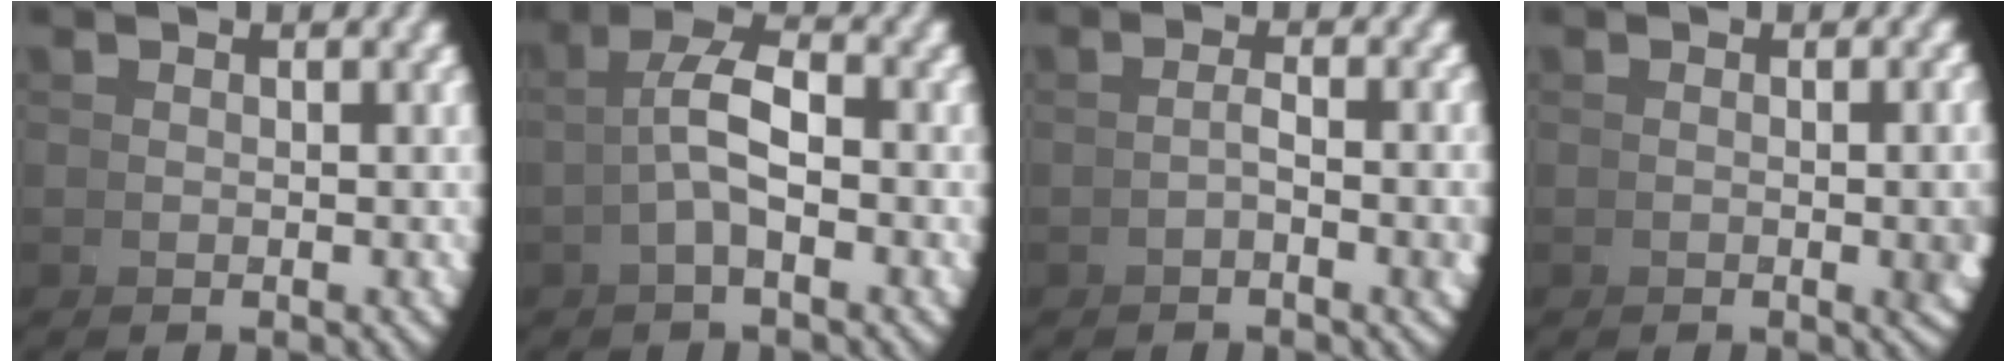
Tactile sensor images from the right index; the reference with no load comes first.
{"total": 4.2, "force": [1.2, 1.6, 3.7], "torque": [-0.061, 0.005, 0.015]}
{"total": 2.0, "force": [-0.7, -0.6, 1.8], "torque": [-0.016, 0.008, -0.014]}
{"total": 3.4, "force": [-0.2, 1.1, 3.2], "torque": [-0.029, 0.010, -0.010]}